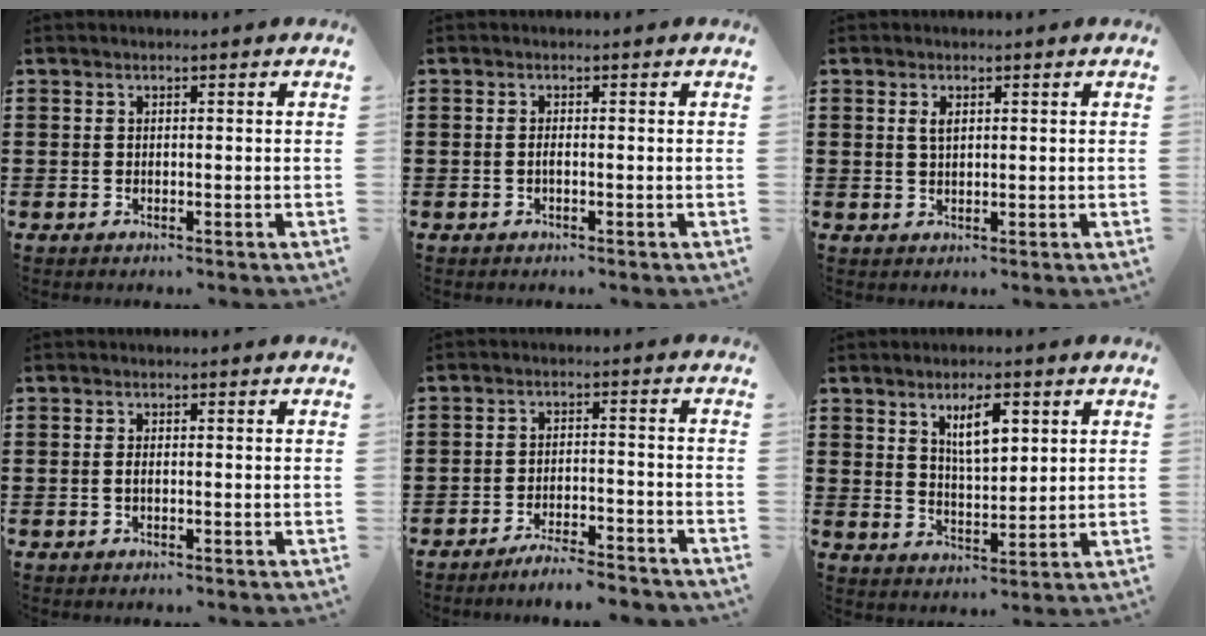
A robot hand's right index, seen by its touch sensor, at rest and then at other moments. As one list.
[{"total": 0.7, "force": [-0.4, 0.1, 0.5], "torque": [-0.011, -0.001, -0.006]}, {"total": 1.7, "force": [0.6, 0.8, 1.4], "torque": [-0.030, 0.004, 0.010]}, {"total": 0.8, "force": [-0.2, 0.3, 0.7], "torque": [-0.014, 0.000, -0.003]}, {"total": 4.4, "force": [-4.2, -0.2, 1.2], "torque": [-0.022, -0.001, -0.083]}, {"total": 5.8, "force": [2.8, 2.1, 4.7], "torque": [-0.085, -0.001, 0.044]}]